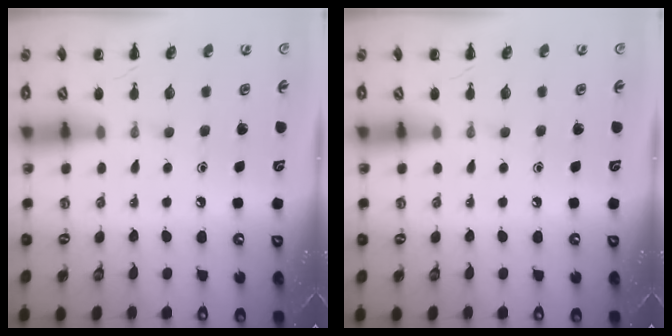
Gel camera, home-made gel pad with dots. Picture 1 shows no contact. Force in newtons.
{"total": 0.0}